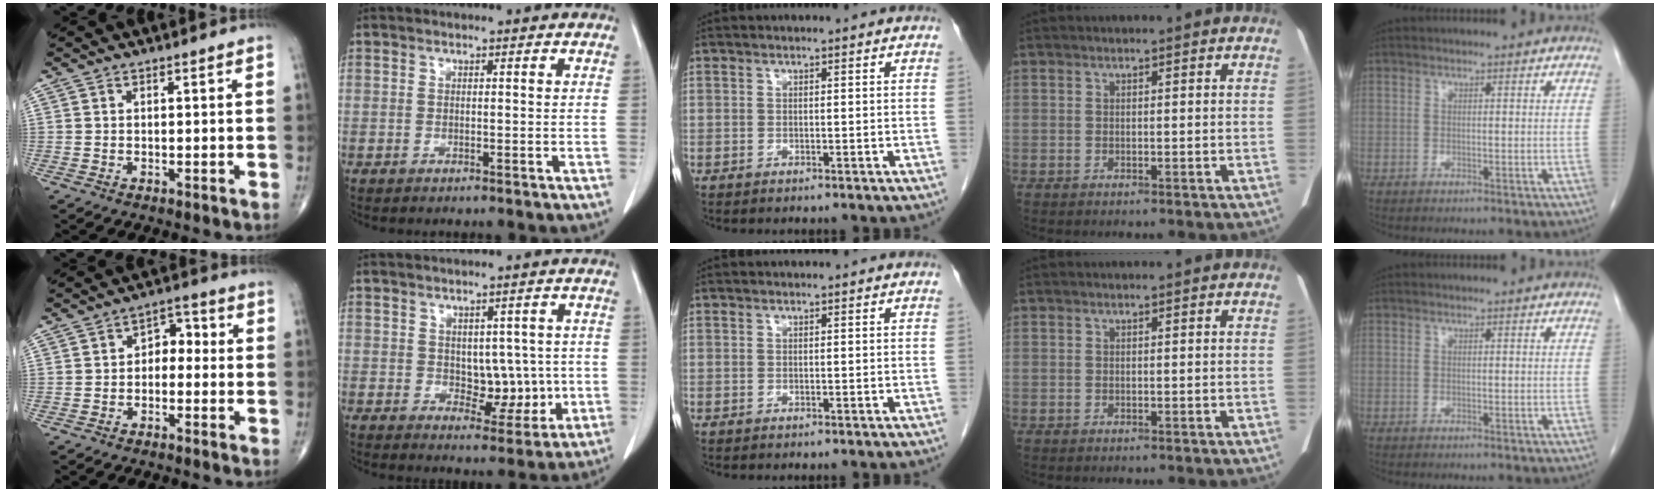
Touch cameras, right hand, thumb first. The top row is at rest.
{"thumb": {"total": 4.6, "force": [-0.7, 3.3, 3.2], "torque": [-0.026, 0.029, -0.026]}, "index": {"total": 5.6, "force": [0.1, 3.6, 4.3], "torque": [-0.045, 0.003, 0.015]}}